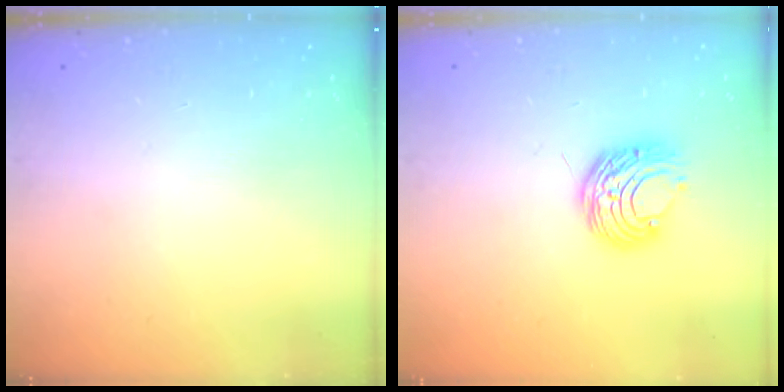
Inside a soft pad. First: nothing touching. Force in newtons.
{"total": 9.5, "press": 9.4, "slide": 0.9}